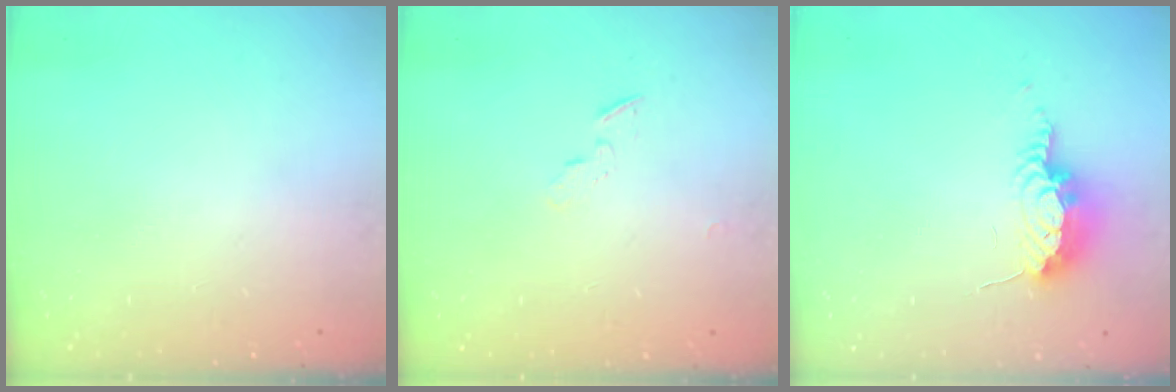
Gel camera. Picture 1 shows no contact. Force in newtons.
{"total": 3.5, "press": 3.5, "slide": 0.4}
{"total": 8.1, "press": 8.0, "slide": 1.0}